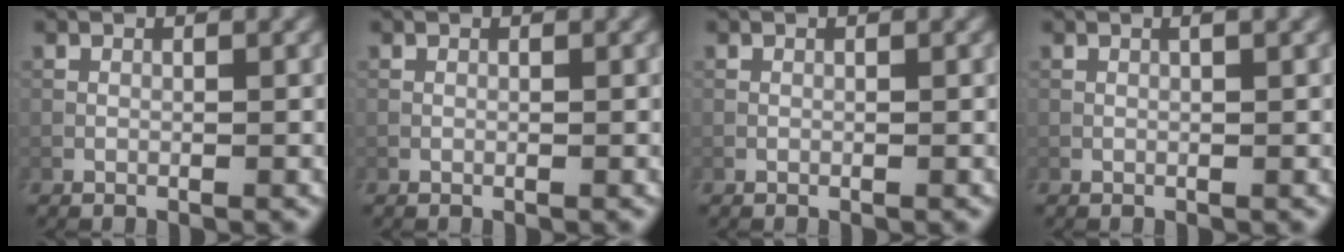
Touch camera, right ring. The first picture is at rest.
{"total": 0.0}
{"total": 0.0}
{"total": 0.9, "force": [0.4, 0.1, 0.8], "torque": [-0.016, 0.005, 0.002]}